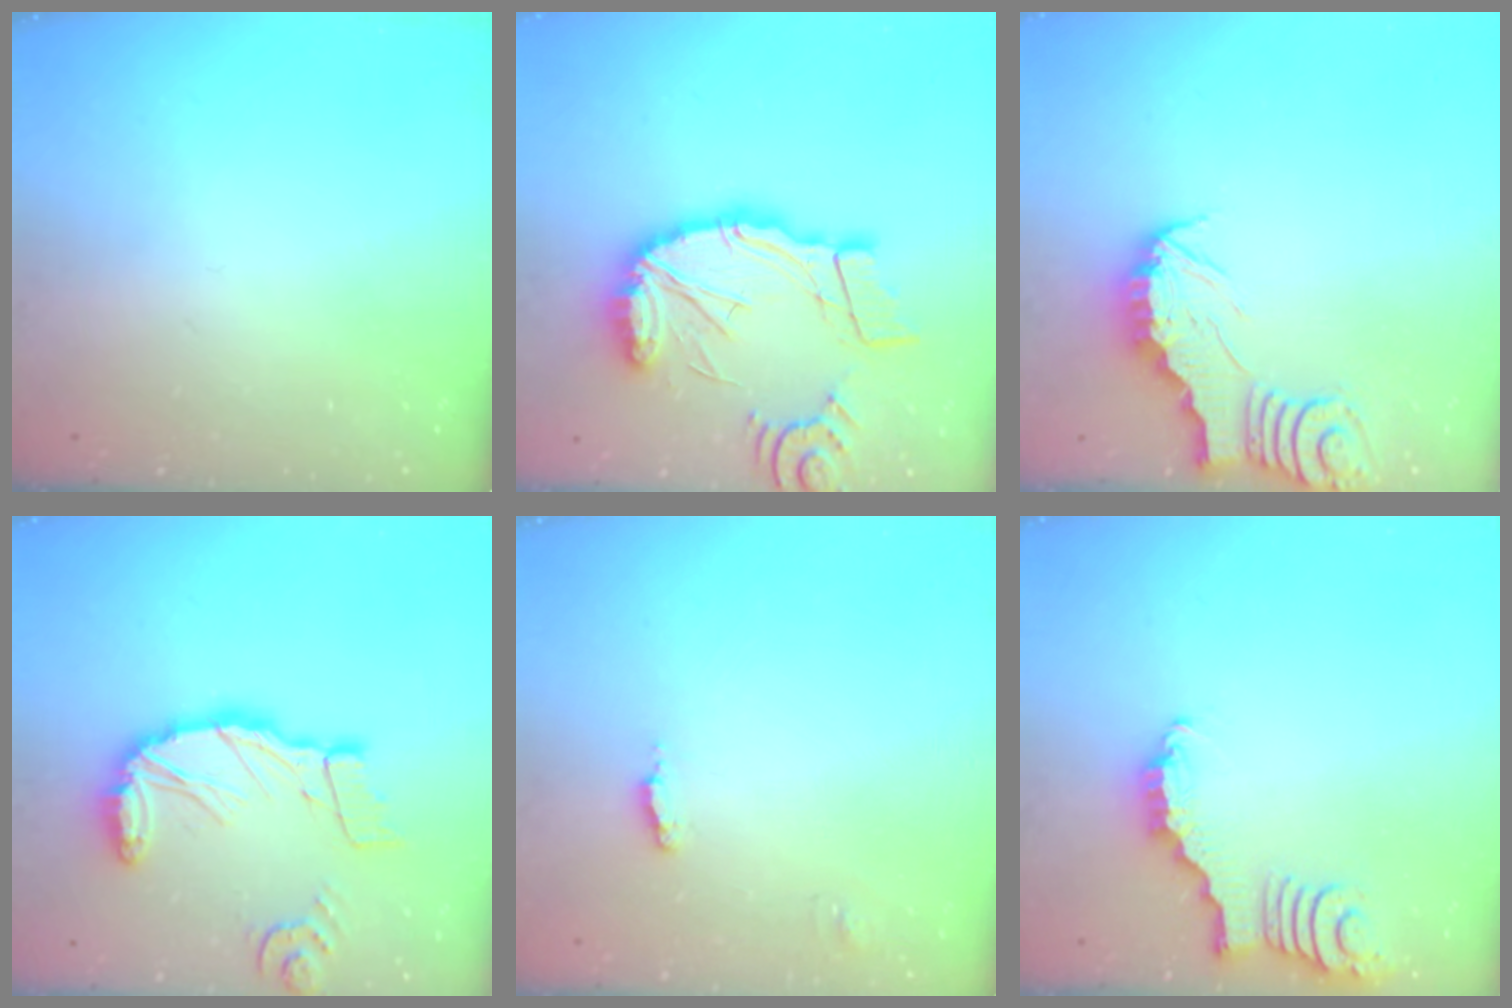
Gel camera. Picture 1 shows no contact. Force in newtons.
{"total": 19.9, "press": 19.8, "slide": 2.0}
{"total": 2.9, "press": 2.9, "slide": 0.2}
{"total": 15.8, "press": 15.6, "slide": 2.7}
{"total": 2.9, "press": 2.9, "slide": 0.3}
{"total": 2.8, "press": 2.8, "slide": 0.4}